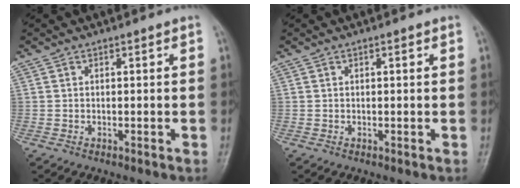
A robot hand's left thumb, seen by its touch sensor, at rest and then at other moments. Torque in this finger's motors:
{"motor_torque": [0.06, -0.05, -0.05, 0.18, 0.00]}